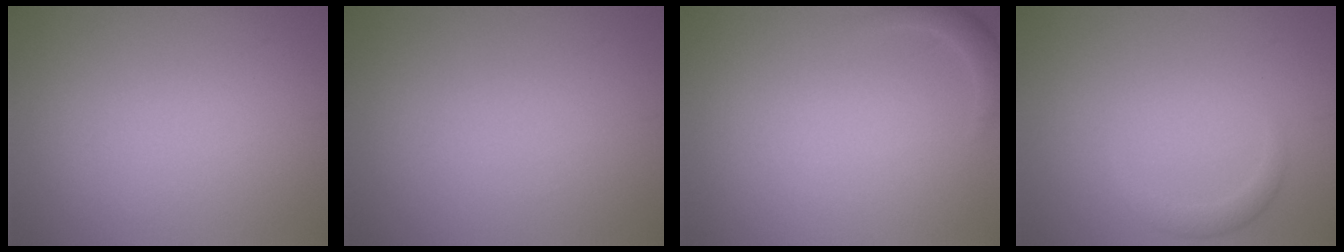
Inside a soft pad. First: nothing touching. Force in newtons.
{"total": 0.0}
{"total": 1.0, "press": 1.0, "slide": 0.1}
{"total": 1.4, "press": 1.4, "slide": 0.1}